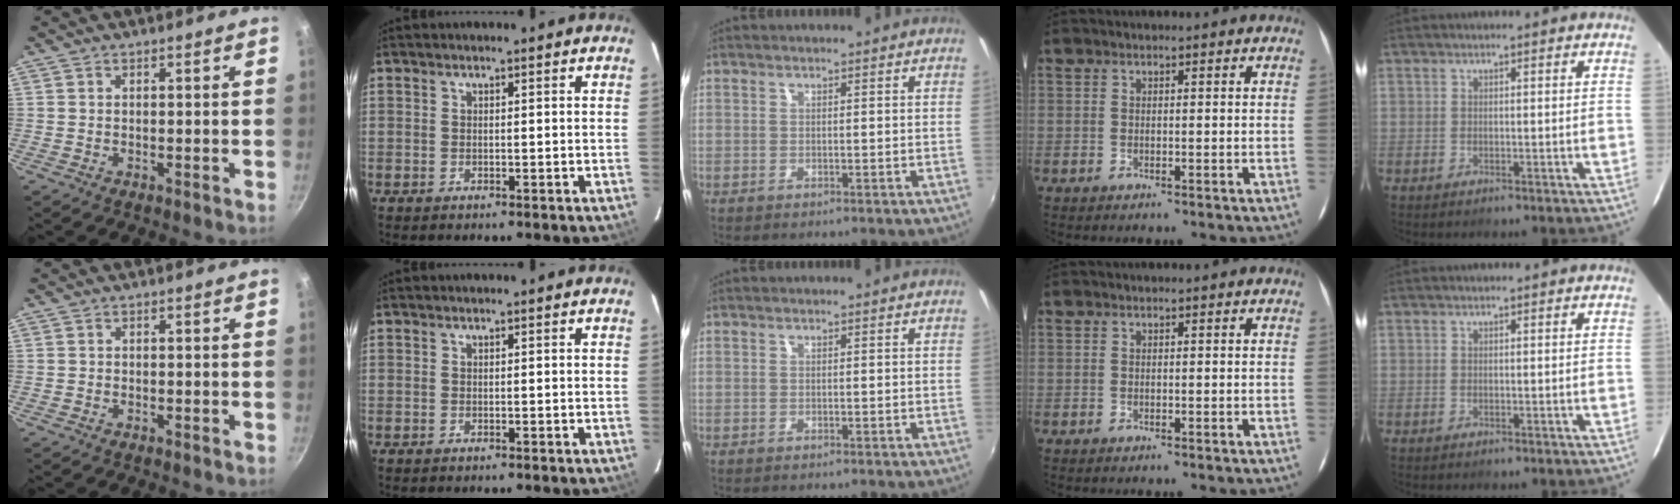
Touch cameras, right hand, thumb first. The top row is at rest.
{}